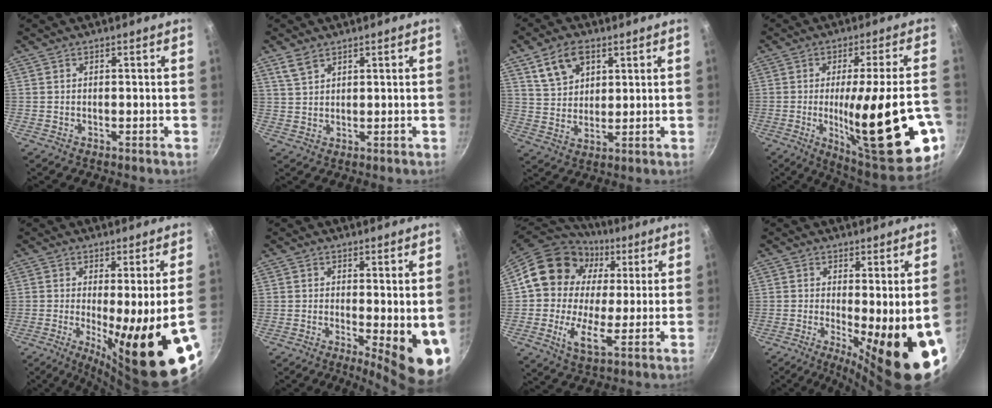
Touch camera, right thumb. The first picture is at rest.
{"total": 3.6, "force": [2.5, 1.8, 1.9], "torque": [-0.032, -0.006, 0.052]}
{"total": 8.9, "force": [4.6, 5.4, 5.3], "torque": [-0.081, -0.013, 0.088]}
{"total": 27.4, "force": [-6.8, 6.7, 25.7], "torque": [-0.348, -0.006, -0.081]}
{"total": 19.2, "force": [-4.6, 2.1, 18.5], "torque": [-0.256, -0.034, -0.048]}
{"total": 9.8, "force": [-1.2, 2.7, 9.3], "torque": [-0.105, -0.016, -0.010]}
{"total": 18.9, "force": [3.7, 14.1, 12.0], "torque": [-0.188, 0.015, 0.048]}
{"total": 14.4, "force": [-3.1, 2.8, 13.8], "torque": [-0.172, -0.024, -0.034]}